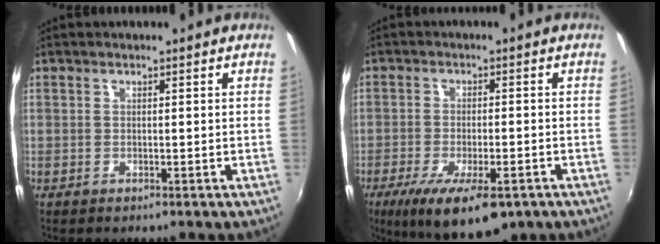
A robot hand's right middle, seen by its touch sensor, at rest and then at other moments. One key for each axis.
{"total": 14.2, "fx": -8.5, "fy": 4.8, "fz": 10.3, "tx": -0.197, "ty": -0.044, "tz": -0.132}